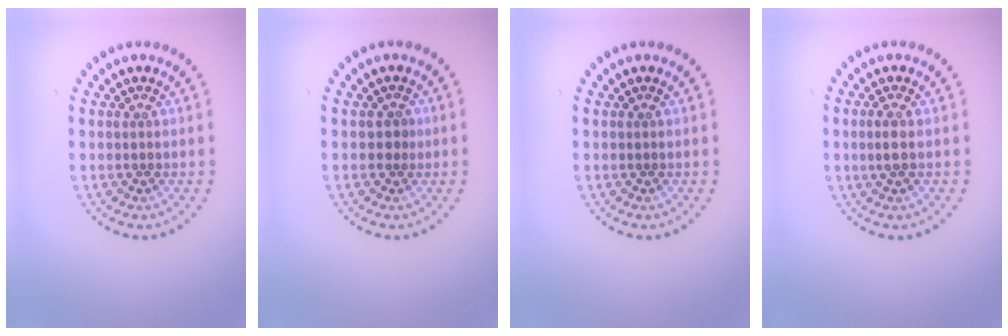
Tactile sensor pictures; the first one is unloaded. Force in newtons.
{"total": 1.1, "press": 0.9, "slide": 0.7}
{"total": 0.0}
{"total": 1.5, "press": 1.3, "slide": 0.6}